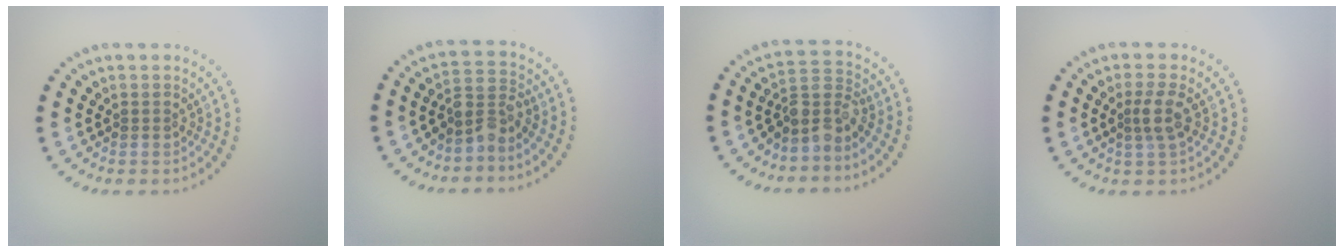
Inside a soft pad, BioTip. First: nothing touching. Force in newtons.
{"total": 2.8, "press": 2.4, "slide": 1.6}
{"total": 3.3, "press": 2.4, "slide": 2.2}
{"total": 2.1, "press": 1.7, "slide": 1.2}